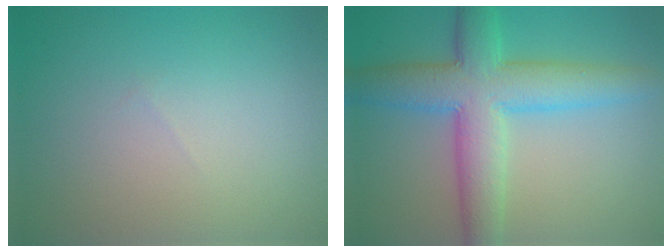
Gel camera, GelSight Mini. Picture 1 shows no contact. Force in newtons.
{"total": 8.0, "press": 8.0, "slide": 0.2}